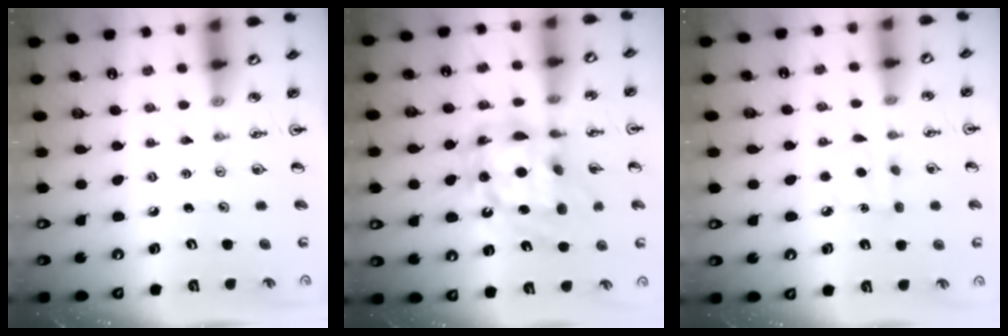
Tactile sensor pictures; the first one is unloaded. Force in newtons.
{"total": 16.0, "press": 16.0, "slide": 1.4}
{"total": 5.8, "press": 5.8, "slide": 0.7}